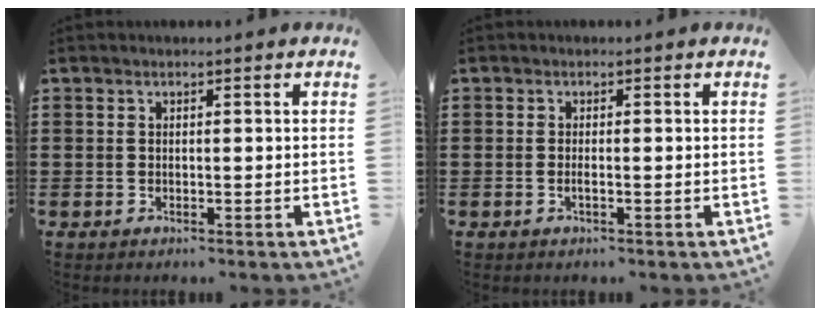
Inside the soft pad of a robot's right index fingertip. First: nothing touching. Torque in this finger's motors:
{"motor_torque": [1.66, 0.47, 0.01, -0.01]}